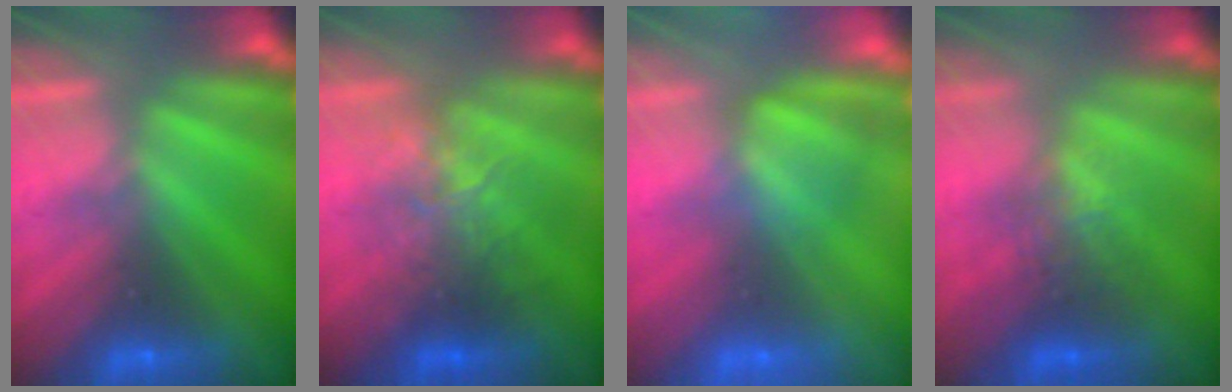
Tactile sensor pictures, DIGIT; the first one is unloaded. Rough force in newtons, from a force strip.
{"total": 2.6}
{"total": 3.6}
{"total": 2.7}